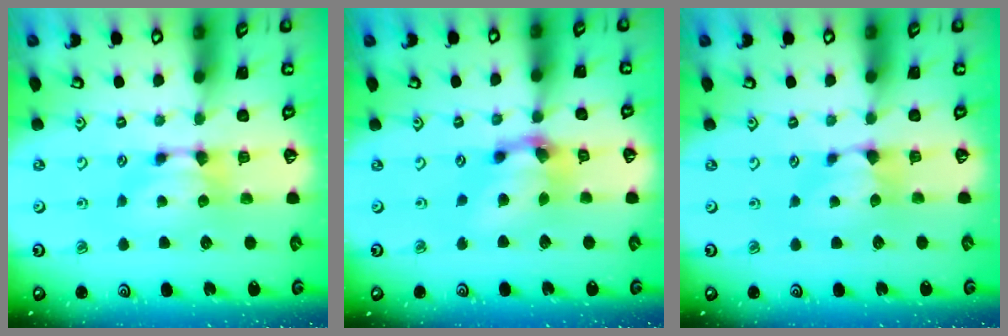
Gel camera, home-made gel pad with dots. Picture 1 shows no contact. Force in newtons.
{"total": 5.3, "press": 4.9, "slide": 2.0}
{"total": 0.6, "press": 0.3, "slide": 0.6}